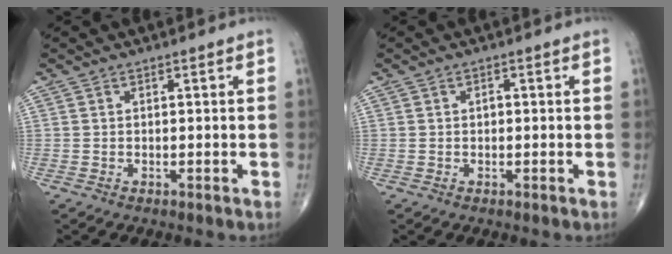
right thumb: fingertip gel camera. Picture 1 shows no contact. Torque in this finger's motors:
{"motor_torque": [0.30, -0.39, 0.07, 0.25, 0.00]}